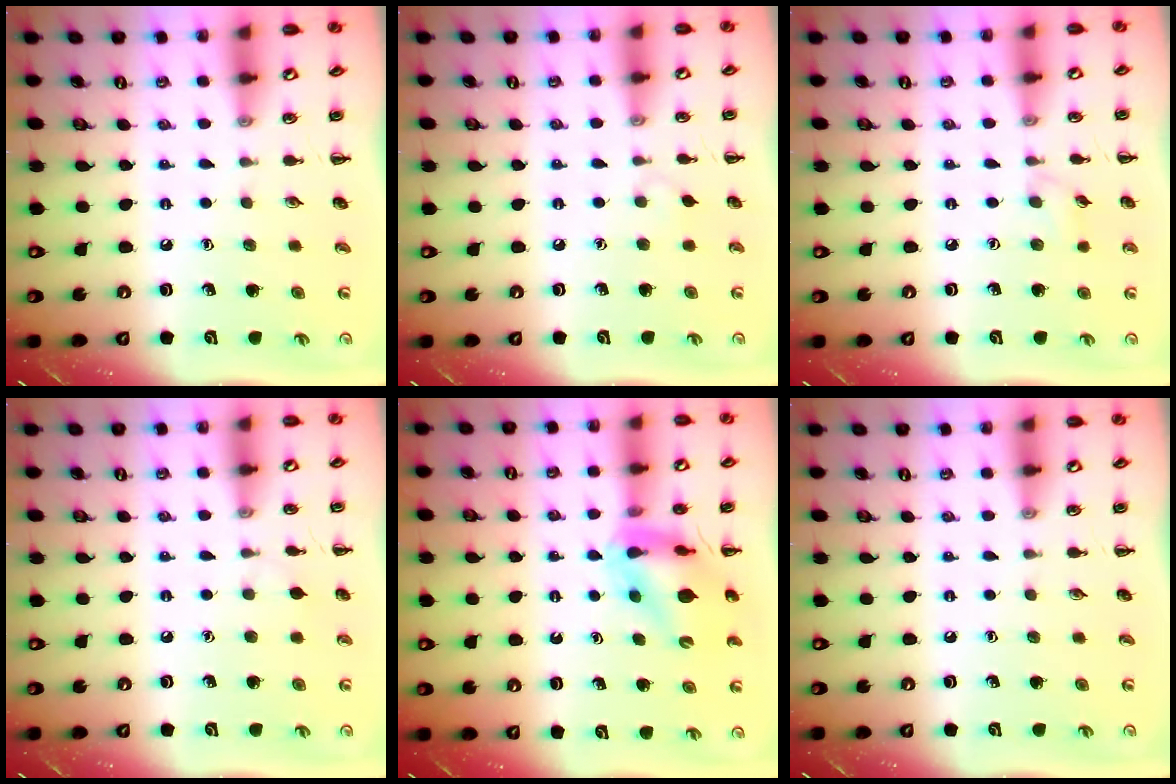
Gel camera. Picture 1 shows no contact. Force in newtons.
{"total": 3.1, "press": 2.9, "slide": 1.3}
{"total": 3.9, "press": 3.6, "slide": 1.5}
{"total": 3.9, "press": 3.7, "slide": 1.3}
{"total": 12.0, "press": 11.5, "slide": 3.7}
{"total": 0.0}